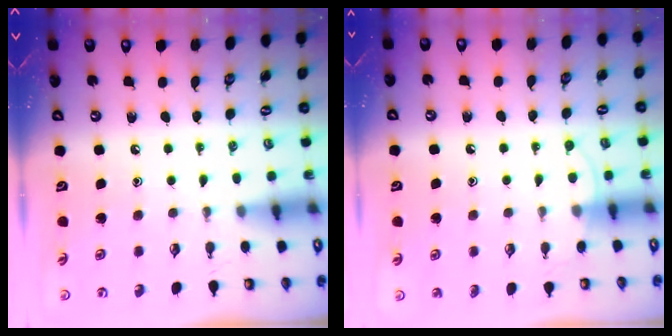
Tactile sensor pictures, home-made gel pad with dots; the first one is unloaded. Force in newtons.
{"total": 4.8, "press": 4.8, "slide": 0.6}